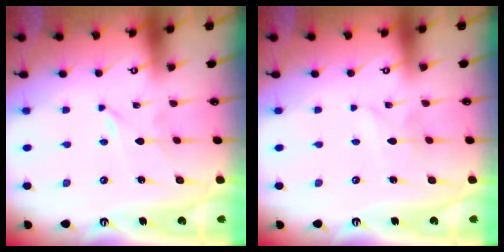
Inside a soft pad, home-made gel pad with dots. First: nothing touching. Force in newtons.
{"total": 2.0, "press": 1.9, "slide": 0.2}